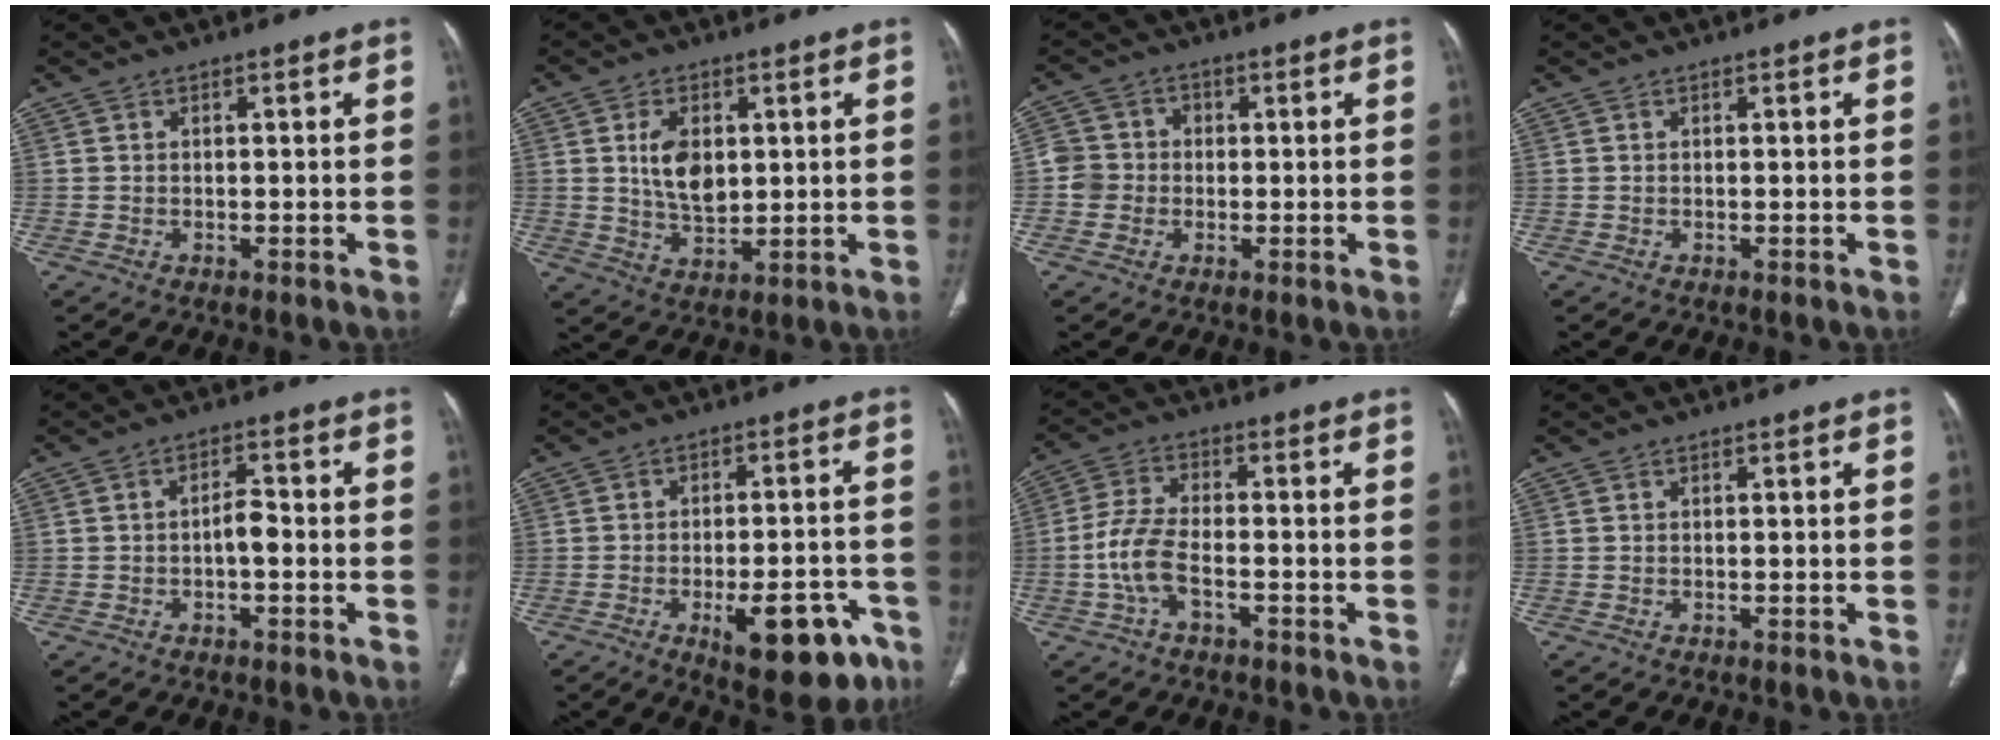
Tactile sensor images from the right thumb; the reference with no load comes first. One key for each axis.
{"total": 8.3, "fx": 1.6, "fy": 5.1, "fz": 6.3, "tx": -0.096, "ty": -0.011, "tz": 0.037}
{"total": 4.9, "fx": -0.6, "fy": 4.7, "fz": 1.2, "tx": -0.003, "ty": 0.014, "tz": -0.020}
{"total": 0.0}
{"total": 3.3, "fx": -0.8, "fy": 1.4, "fz": 2.8, "tx": -0.042, "ty": 0.015, "tz": -0.016}
{"total": 14.7, "fx": -7.1, "fy": 5.9, "fz": 11.4, "tx": -0.130, "ty": 0.032, "tz": -0.086}
{"total": 7.1, "fx": -2.5, "fy": 3.3, "fz": 5.8, "tx": -0.133, "ty": 0.025, "tz": -0.050}
{"total": 0.0}